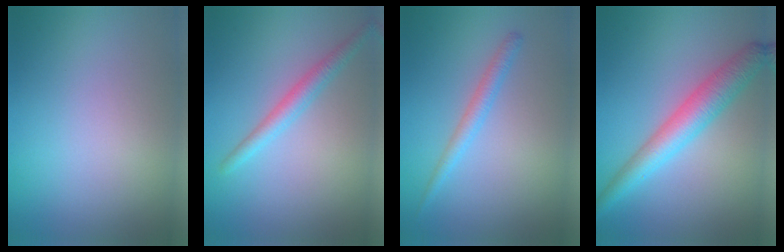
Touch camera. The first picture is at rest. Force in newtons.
{"total": 2.2, "press": 2.2, "slide": 0.1}
{"total": 1.7, "press": 1.7, "slide": 0.2}
{"total": 4.4, "press": 4.4, "slide": 0.1}